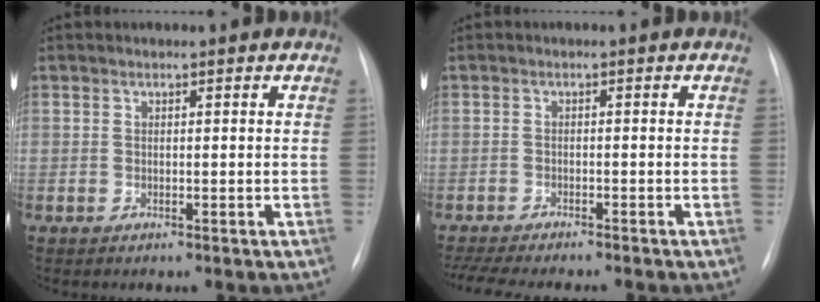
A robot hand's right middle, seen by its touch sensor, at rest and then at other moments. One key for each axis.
{"total": 11.9, "fx": -10.4, "fy": 1.8, "fz": 5.4, "tx": -0.081, "ty": -0.009, "tz": -0.145}